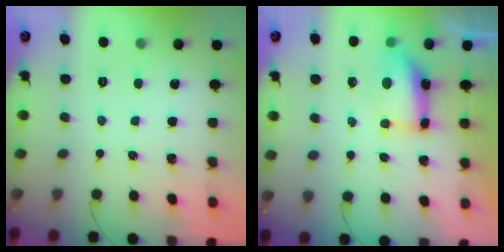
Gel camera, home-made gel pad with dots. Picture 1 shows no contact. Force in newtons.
{"total": 8.0, "press": 8.0, "slide": 0.8}